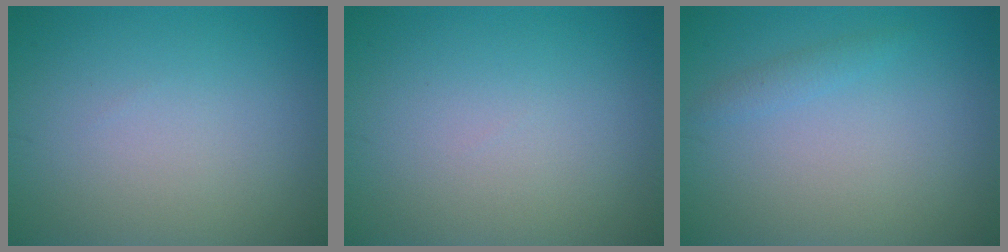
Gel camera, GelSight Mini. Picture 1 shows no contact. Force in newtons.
{"total": 0.0}
{"total": 1.0, "press": 1.0, "slide": 0.1}